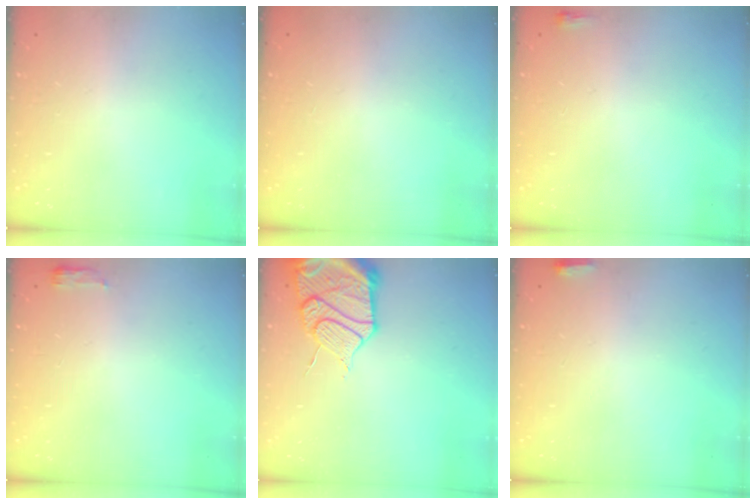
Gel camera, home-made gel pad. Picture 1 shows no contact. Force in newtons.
{"total": 0.0}
{"total": 2.0, "press": 2.0, "slide": 0.5}
{"total": 3.3, "press": 3.2, "slide": 1.0}
{"total": 16.9, "press": 16.3, "slide": 4.2}
{"total": 2.7, "press": 2.6, "slide": 0.9}